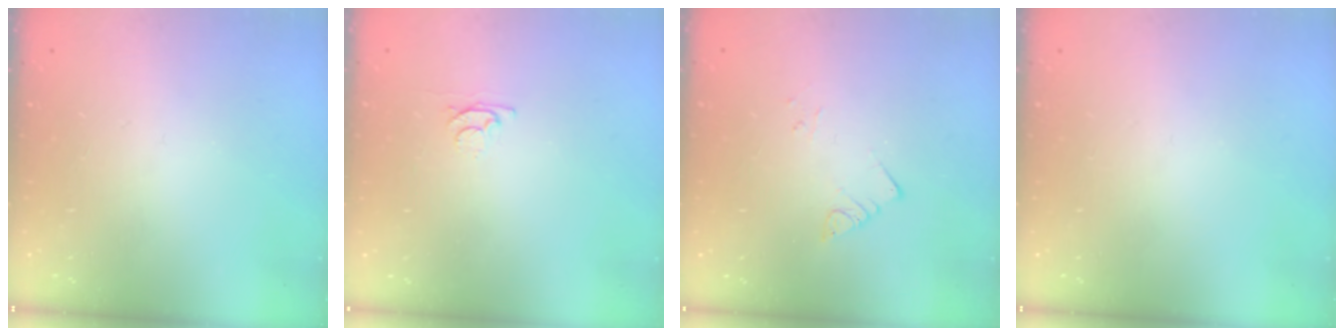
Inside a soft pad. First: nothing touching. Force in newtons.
{"total": 3.1, "press": 3.0, "slide": 0.4}
{"total": 2.8, "press": 2.8, "slide": 0.2}
{"total": 0.0}